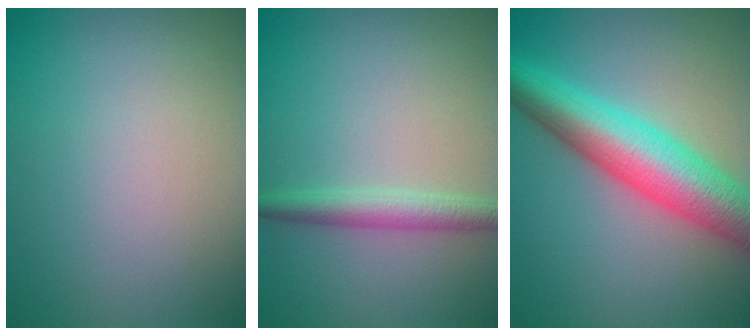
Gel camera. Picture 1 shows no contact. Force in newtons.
{"total": 2.5, "press": 2.5, "slide": 0.1}
{"total": 9.1, "press": 9.1, "slide": 0.1}